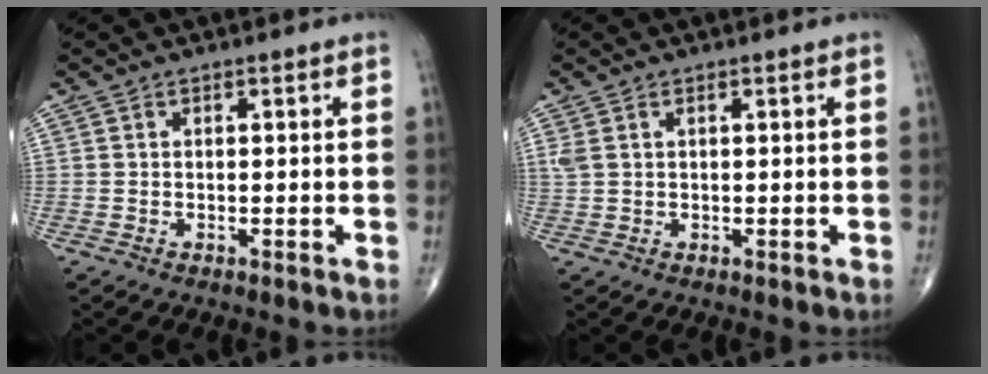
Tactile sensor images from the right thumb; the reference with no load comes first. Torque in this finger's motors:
{"motor_torque": [-0.05, -0.02, 0.27, 0.21, 0.03]}